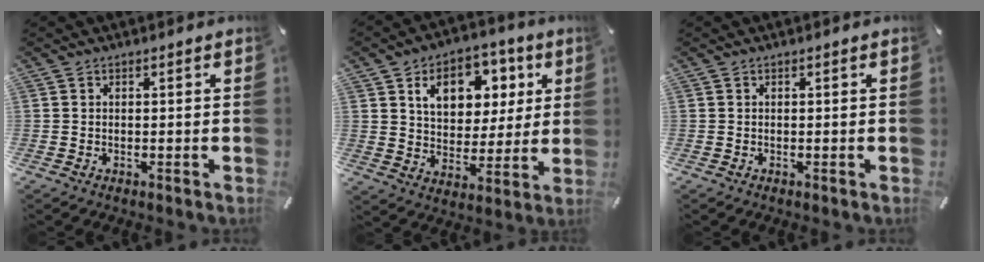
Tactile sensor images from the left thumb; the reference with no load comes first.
{"total": 12.7, "force": [5.7, 9.7, 5.8], "torque": [-0.092, -0.017, 0.103]}
{"total": 0.0}